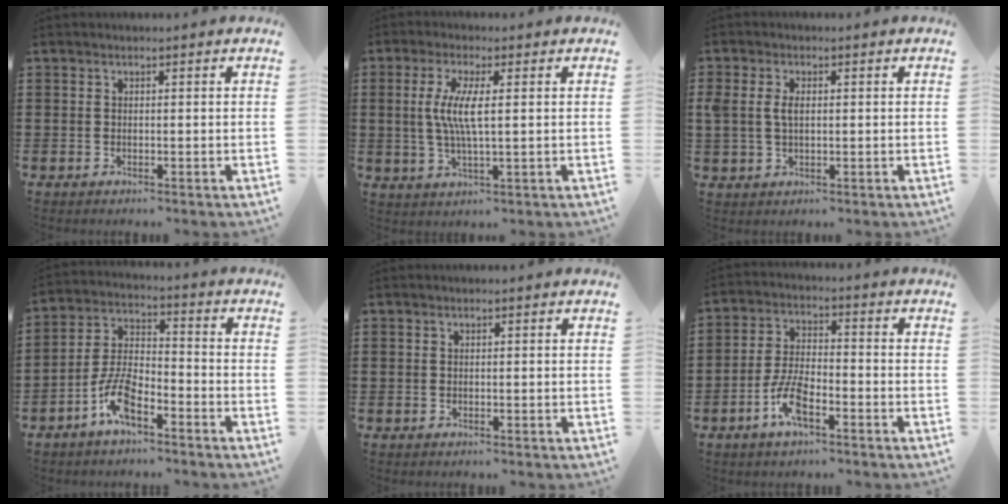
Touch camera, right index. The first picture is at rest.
{"total": 6.0, "force": [0.6, 1.0, 5.9], "torque": [-0.126, -0.009, 0.004]}
{"total": 3.2, "force": [0.4, 1.8, 2.6], "torque": [-0.062, 0.006, 0.004]}
{"total": 7.3, "force": [-4.5, 2.6, 5.1], "torque": [-0.126, -0.001, -0.091]}
{"total": 0.0}
{"total": 6.8, "force": [-3.6, 2.5, 5.2], "torque": [-0.126, -0.002, -0.073]}